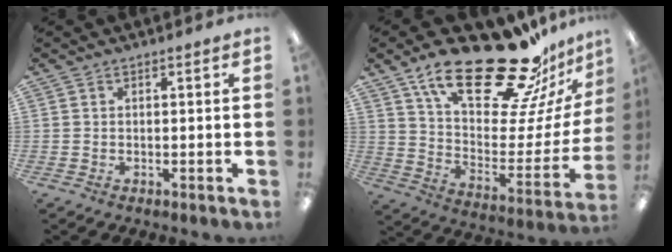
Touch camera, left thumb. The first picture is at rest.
{"total": 28.5, "force": [19.8, 9.6, 18.1], "torque": [-0.270, -0.131, 0.331]}